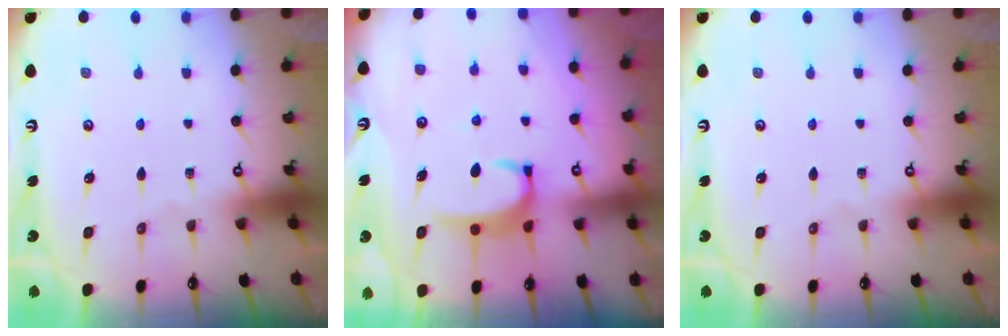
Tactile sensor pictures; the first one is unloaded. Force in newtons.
{"total": 3.7, "press": 3.6, "slide": 0.5}
{"total": 0.0}